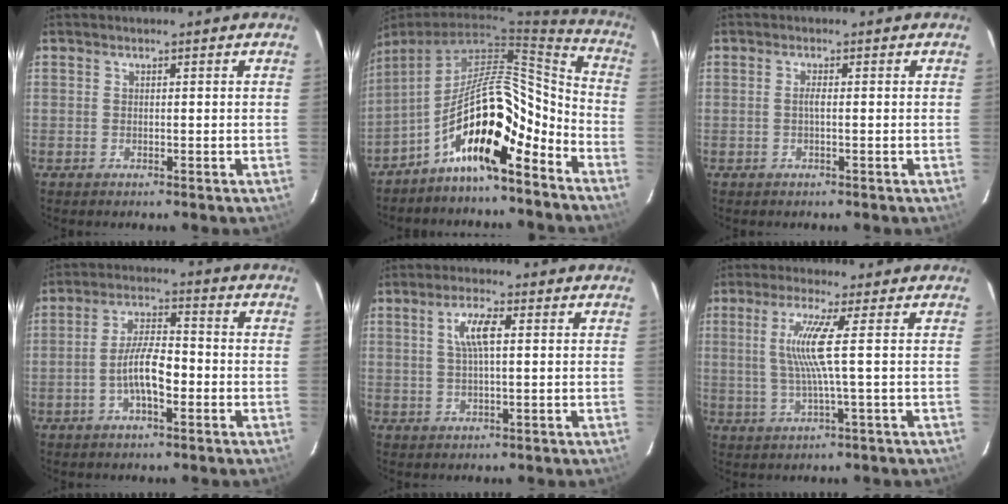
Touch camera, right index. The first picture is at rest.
{"total": 15.1, "force": [-8.7, 4.5, 11.6], "torque": [-0.188, 0.011, -0.154]}
{"total": 1.0, "force": [-0.2, -0.1, 1.0], "torque": [-0.018, 0.003, -0.005]}
{"total": 7.4, "force": [-2.5, 2.5, 6.5], "torque": [-0.128, 0.007, -0.042]}
{"total": 5.0, "force": [1.2, 1.3, 4.7], "torque": [-0.090, 0.008, 0.026]}
{"total": 6.9, "force": [0.9, -1.4, 6.7], "torque": [-0.128, -0.006, 0.022]}